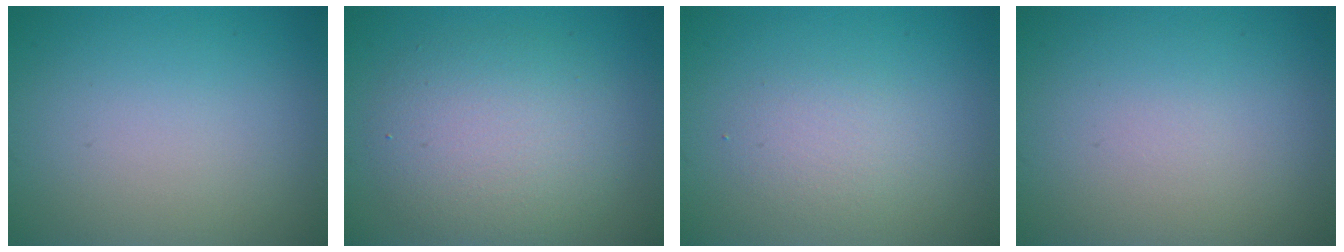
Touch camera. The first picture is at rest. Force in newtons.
{"total": 5.2, "press": 5.2, "slide": 0.3}
{"total": 1.9, "press": 1.9, "slide": 0.0}
{"total": 0.0}